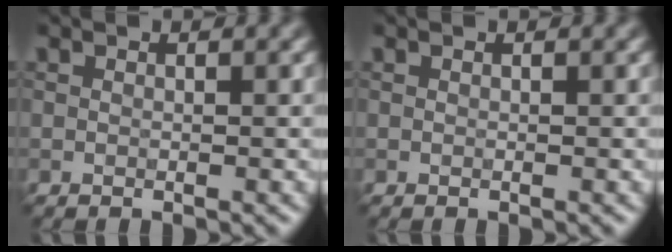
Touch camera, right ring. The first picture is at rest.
{"total": 0.0}